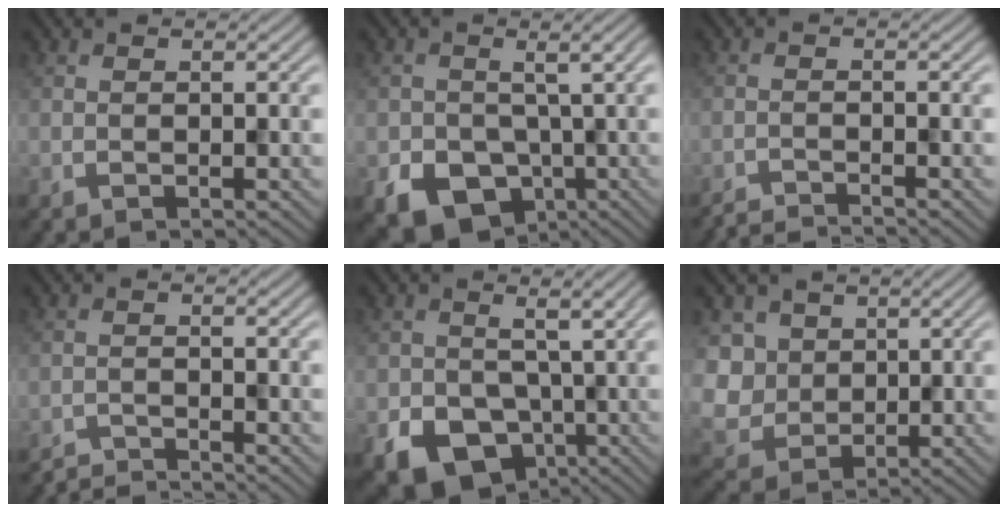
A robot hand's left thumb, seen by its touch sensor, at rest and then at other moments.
{"total": 10.1, "force": [-3.7, 6.8, 6.5], "torque": [-0.103, -0.036, -0.042]}
{"total": 2.6, "force": [-2.4, 0.0, 0.8], "torque": [-0.012, -0.002, -0.051]}
{"total": 2.7, "force": [-2.6, 0.1, 0.5], "torque": [-0.002, -0.002, -0.056]}
{"total": 11.3, "force": [-3.7, 7.6, 7.4], "torque": [-0.117, -0.034, -0.042]}
{"total": 6.7, "force": [1.5, 5.8, 3.0], "torque": [-0.113, -0.003, 0.018]}